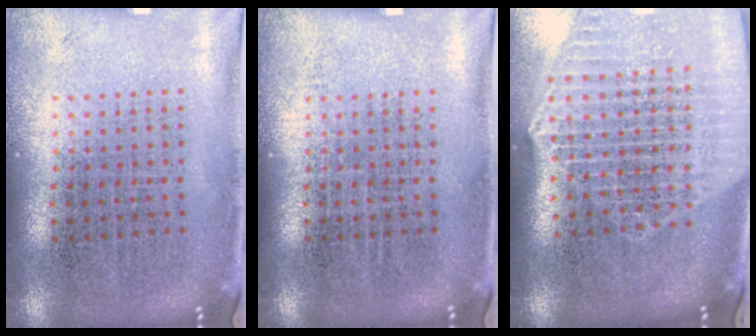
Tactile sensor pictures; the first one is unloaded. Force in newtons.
{"total": 0.0}
{"total": 2.8, "press": 2.3, "slide": 1.5}